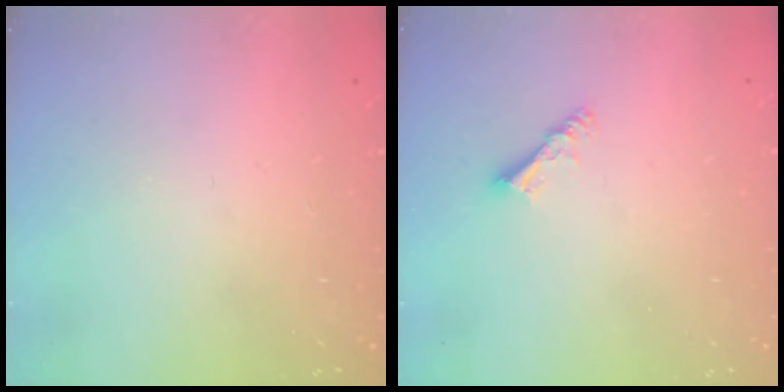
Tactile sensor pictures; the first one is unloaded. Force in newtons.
{"total": 4.2, "press": 4.1, "slide": 0.5}